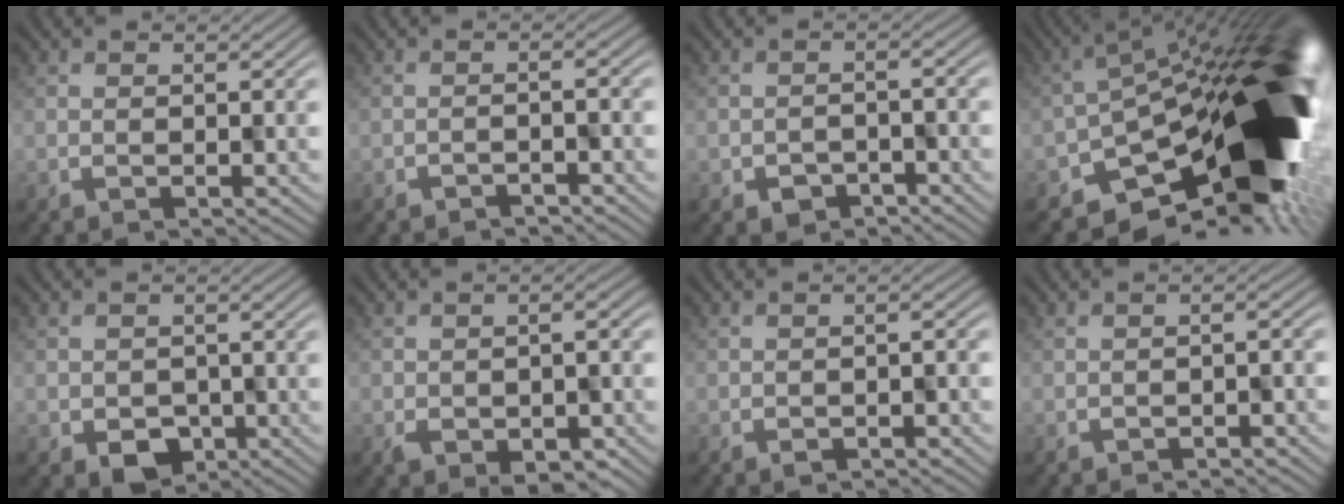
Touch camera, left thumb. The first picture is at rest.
{"total": 1.6, "force": [-1.6, 0.0, 0.5], "torque": [-0.006, 0.006, -0.026]}
{"total": 3.0, "force": [-2.1, 1.8, 1.3], "torque": [-0.016, -0.001, -0.032]}
{"total": 17.4, "force": [-6.5, 8.5, 13.7], "torque": [-0.188, -0.026, -0.109]}
{"total": 3.9, "force": [-1.6, 3.0, 1.8], "torque": [-0.023, -0.013, -0.024]}
{"total": 5.6, "force": [-2.8, 3.0, 3.9], "torque": [-0.054, -0.012, -0.033]}
{"total": 1.8, "force": [-1.1, 0.7, 1.3], "torque": [-0.017, 0.003, -0.010]}
{"total": 1.6, "force": [-1.3, 0.3, 0.9], "torque": [-0.012, 0.004, -0.016]}